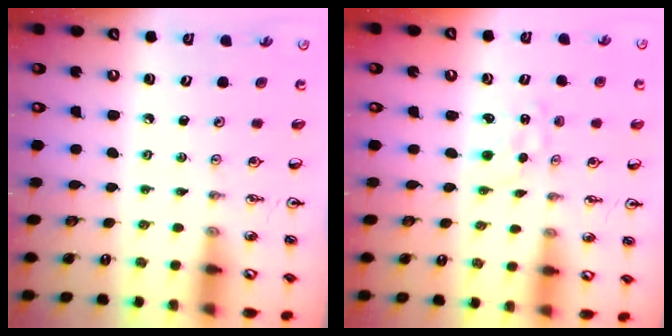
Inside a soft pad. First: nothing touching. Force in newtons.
{"total": 0.0}